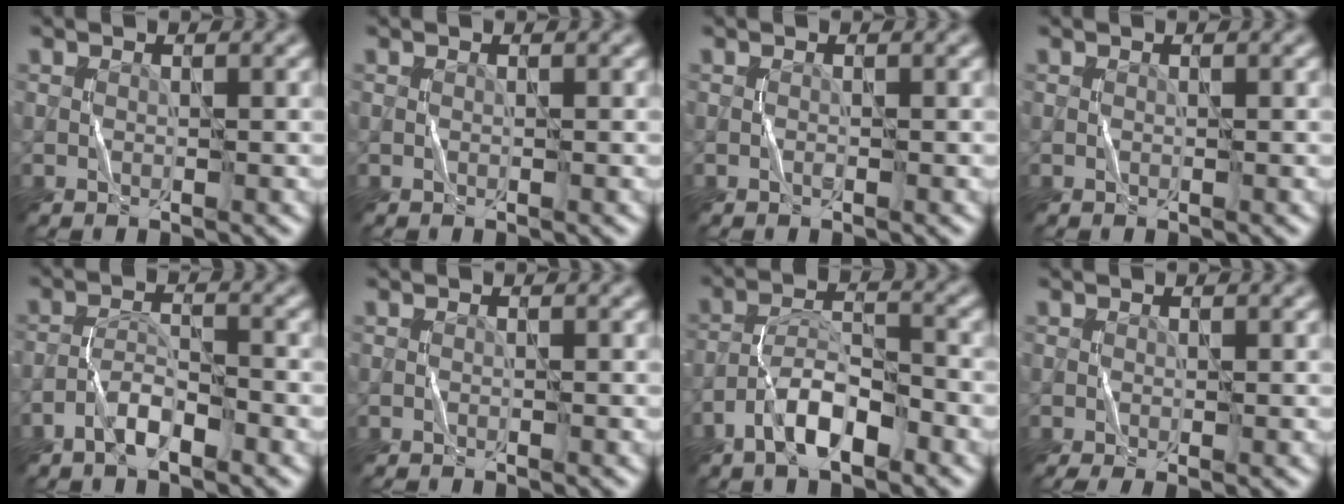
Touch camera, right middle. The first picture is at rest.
{"total": 0.0}
{"total": 0.0}
{"total": 0.0}
{"total": 2.9, "force": [-2.0, 0.8, 1.9], "torque": [-0.038, 0.009, -0.042]}
{"total": 0.7, "force": [-0.7, 0.0, 0.1], "torque": [0.001, -0.004, -0.013]}
{"total": 5.0, "force": [-3.1, 1.7, 3.6], "torque": [-0.062, 0.009, -0.061]}
{"total": 1.2, "force": [-0.5, 0.2, 1.1], "torque": [-0.020, -0.008, -0.009]}